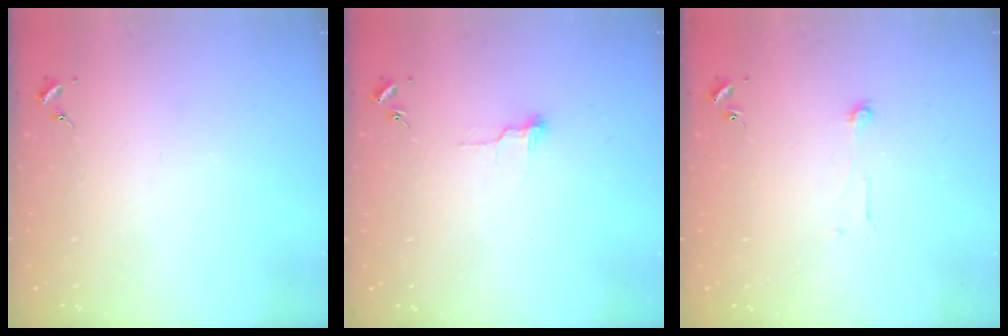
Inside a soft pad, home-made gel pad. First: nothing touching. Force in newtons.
{"total": 4.9, "press": 4.9, "slide": 0.4}
{"total": 3.8, "press": 3.8, "slide": 0.2}